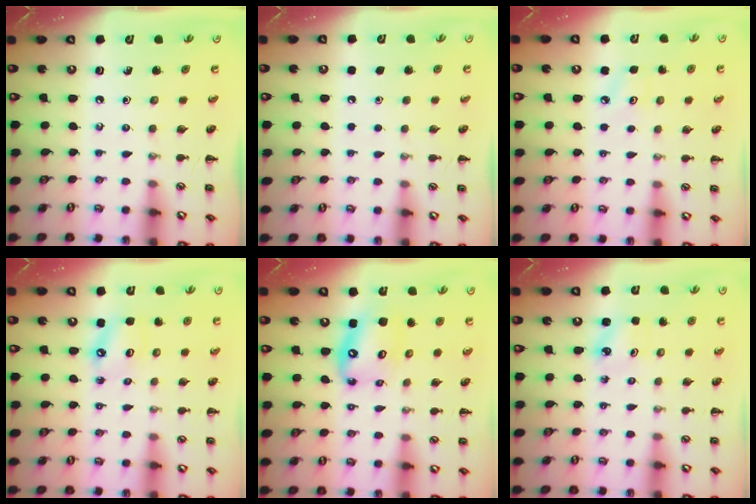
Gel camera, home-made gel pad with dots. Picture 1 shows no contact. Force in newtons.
{"total": 1.8, "press": 1.7, "slide": 0.1}
{"total": 5.4, "press": 5.2, "slide": 1.7}
{"total": 5.3, "press": 5.3, "slide": 0.9}
{"total": 12.3, "press": 11.9, "slide": 3.2}
{"total": 2.5, "press": 2.4, "slide": 0.8}